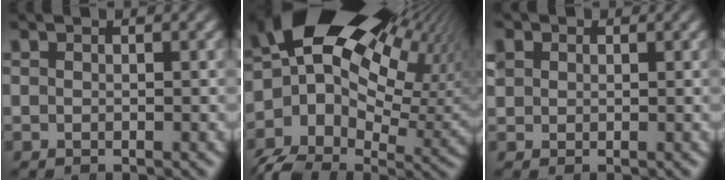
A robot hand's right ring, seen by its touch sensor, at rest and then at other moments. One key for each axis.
{"total": 23.2, "fx": 3.4, "fy": 16.2, "fz": 16.2, "tx": -0.237, "ty": 0.013, "tz": 0.025}
{"total": 2.6, "fx": 0.9, "fy": 2.2, "fz": 1.0, "tx": -0.025, "ty": 0.000, "tz": 0.020}